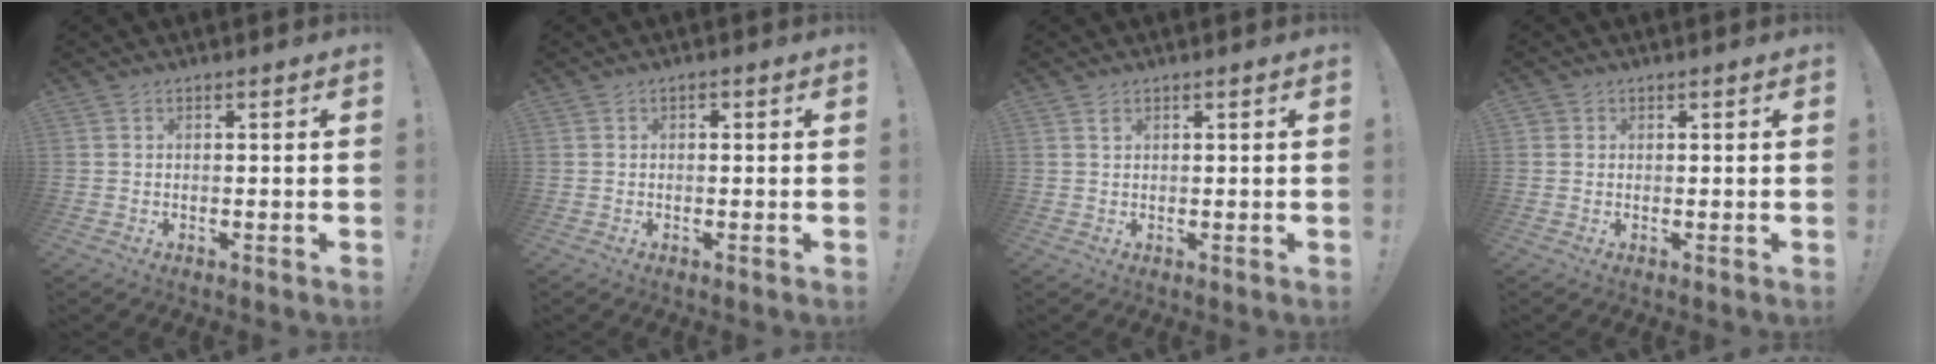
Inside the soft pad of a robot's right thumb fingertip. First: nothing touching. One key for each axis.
{"total": 0.7, "fx": -0.4, "fy": 0.5, "fz": 0.2, "tx": -0.003, "ty": 0.002, "tz": -0.010}
{"total": 0.7, "fx": 0.4, "fy": 0.3, "fz": 0.5, "tx": -0.002, "ty": -0.004, "tz": 0.007}
{"total": 1.1, "fx": 0.4, "fy": 1.0, "fz": 0.2, "tx": 0.004, "ty": -0.002, "tz": 0.005}